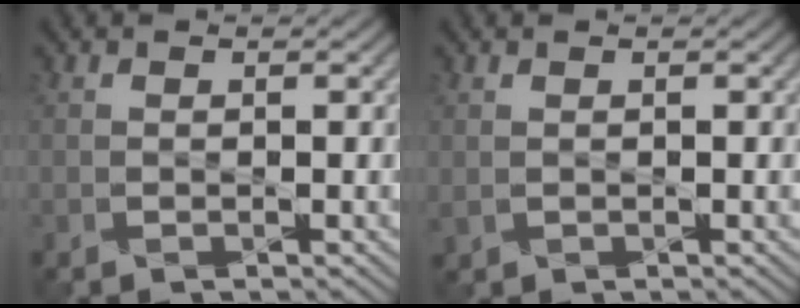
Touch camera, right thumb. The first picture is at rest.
{"total": 0.5, "force": [0.3, 0.3, 0.3], "torque": [-0.014, -0.002, 0.009]}